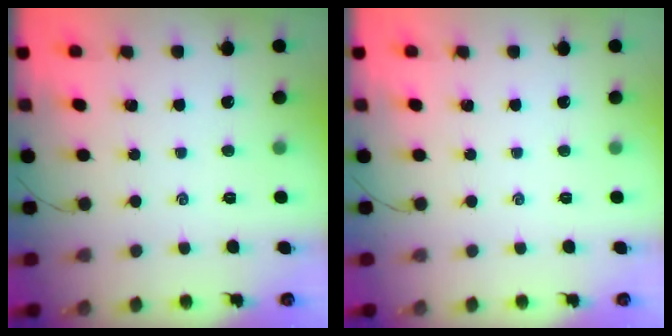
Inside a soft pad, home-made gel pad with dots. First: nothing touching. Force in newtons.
{"total": 0.0}